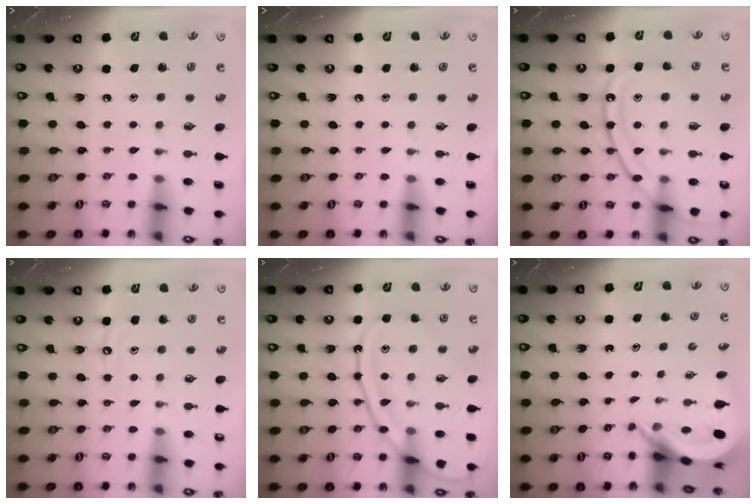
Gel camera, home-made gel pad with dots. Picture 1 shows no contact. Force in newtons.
{"total": 0.0}
{"total": 15.4, "press": 15.4, "slide": 1.2}
{"total": 4.4, "press": 4.4, "slide": 0.5}
{"total": 14.8, "press": 14.8, "slide": 1.2}
{"total": 4.1, "press": 4.1, "slide": 0.2}